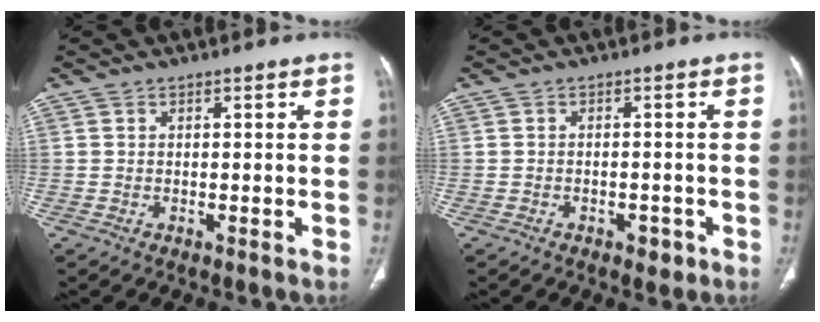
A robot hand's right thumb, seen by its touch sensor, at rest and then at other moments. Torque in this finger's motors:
{"motor_torque": [0.02, 0.07, -0.19, 0.08, -0.02]}